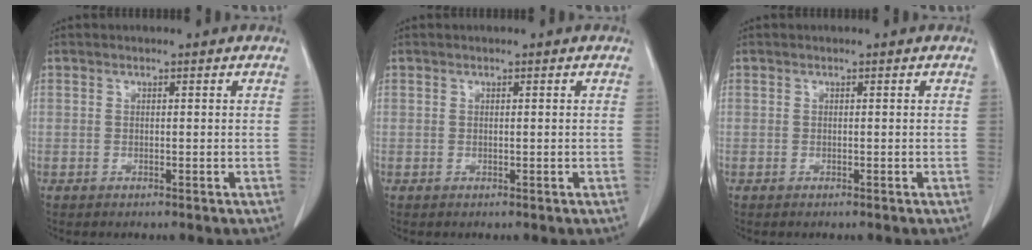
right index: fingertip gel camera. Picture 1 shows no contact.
{"total": 0.0}
{"total": 0.0}